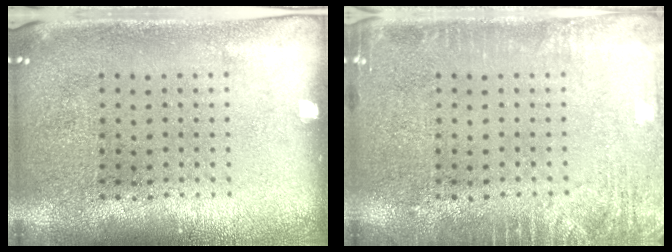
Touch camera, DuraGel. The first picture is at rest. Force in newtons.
{"total": 2.5, "press": 2.5, "slide": 0.4}